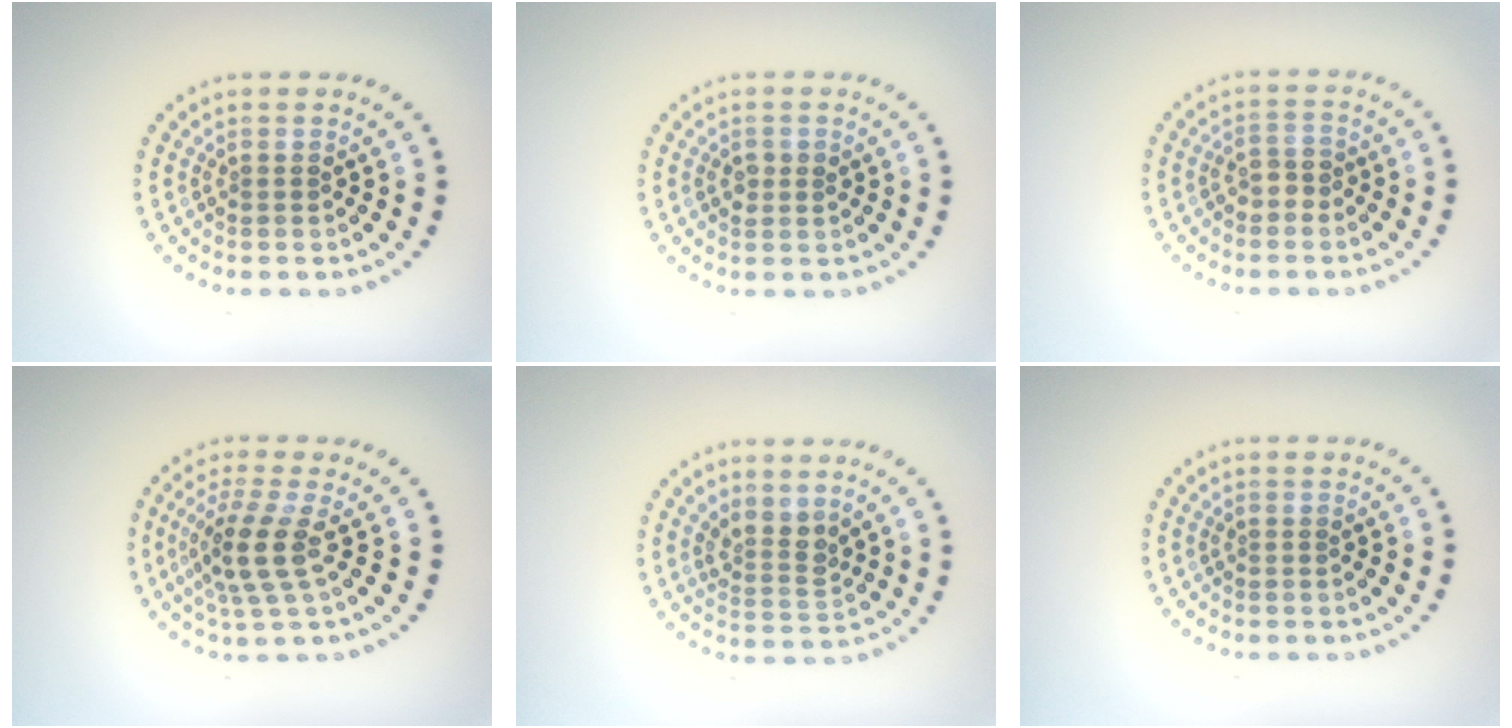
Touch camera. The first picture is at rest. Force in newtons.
{"total": 1.4, "press": 1.4, "slide": 0.3}
{"total": 1.7, "press": 1.6, "slide": 0.6}
{"total": 3.9, "press": 3.0, "slide": 2.5}
{"total": 2.6, "press": 1.9, "slide": 1.7}
{"total": 0.0}